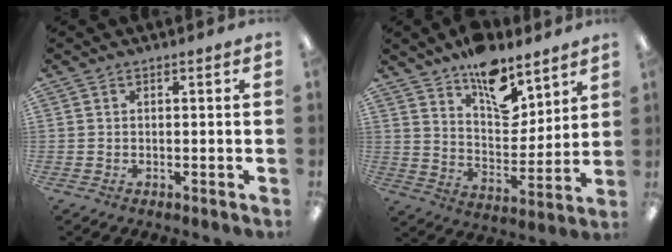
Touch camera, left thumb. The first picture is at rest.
{"total": 13.5, "force": [9.8, 6.5, 6.5], "torque": [-0.087, -0.067, 0.175]}